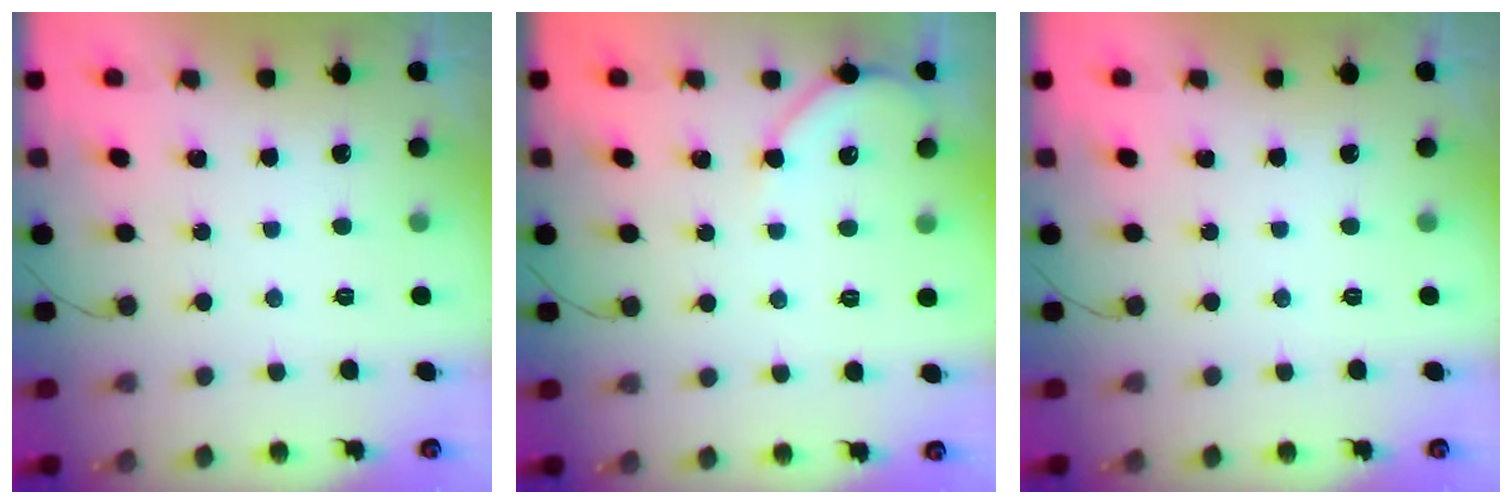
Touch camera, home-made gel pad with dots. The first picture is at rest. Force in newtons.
{"total": 5.9, "press": 5.8, "slide": 0.9}
{"total": 0.0}